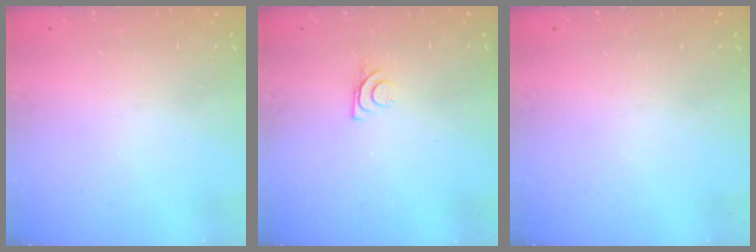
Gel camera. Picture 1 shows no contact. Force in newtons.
{"total": 6.5, "press": 6.5, "slide": 0.7}
{"total": 0.0}